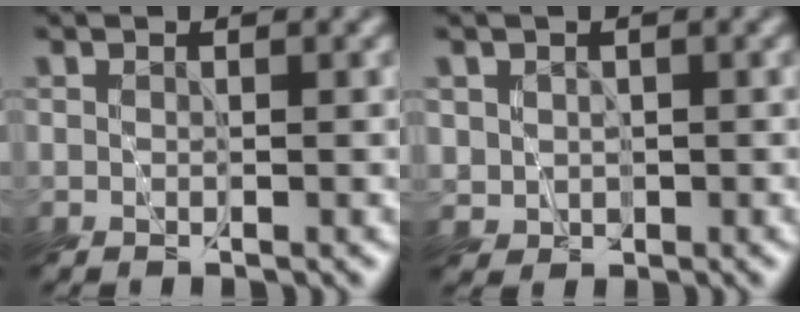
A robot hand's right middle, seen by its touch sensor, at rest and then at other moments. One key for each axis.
{"total": 1.2, "fx": 0.3, "fy": 1.2, "fz": -0.1, "tx": 0.001, "ty": -0.003, "tz": 0.006}